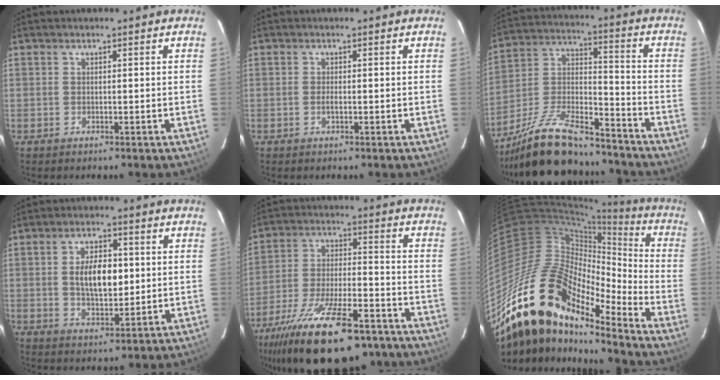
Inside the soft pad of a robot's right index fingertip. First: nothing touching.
{"total": 0.9, "force": [-0.3, 0.2, 0.8], "torque": [-0.015, -0.002, -0.005]}
{"total": 20.4, "force": [-16.4, 6.1, 10.4], "torque": [-0.218, 0.000, -0.279]}
{"total": 8.9, "force": [0.7, 4.5, 7.7], "torque": [-0.135, 0.008, 0.018]}
{"total": 25.4, "force": [-18.2, 8.5, 15.6], "torque": [-0.294, -0.048, -0.278]}
{"total": 23.5, "force": [-16.7, 9.8, 13.4], "torque": [-0.224, -0.025, -0.313]}